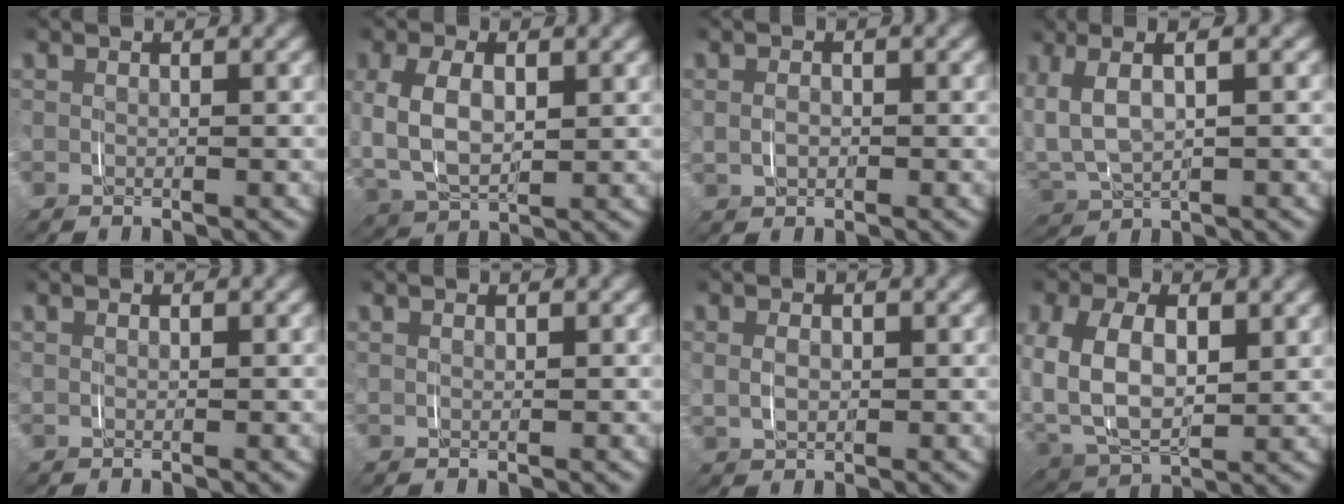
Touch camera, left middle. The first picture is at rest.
{"total": 2.3, "force": [0.6, 1.7, 1.4], "torque": [-0.036, -0.006, 0.006]}
{"total": 0.5, "force": [0.0, -0.2, -0.5], "torque": [0.018, -0.001, 0.001]}
{"total": 3.5, "force": [1.2, 2.4, 2.3], "torque": [-0.050, -0.002, 0.017]}
{"total": 0.7, "force": [0.5, -0.5, -0.1], "torque": [0.009, 0.002, 0.009]}
{"total": 1.0, "force": [0.7, -0.6, -0.3], "torque": [0.011, 0.003, 0.012]}
{"total": 0.7, "force": [0.5, -0.3, -0.4], "torque": [0.015, -0.001, 0.009]}
{"total": 4.1, "force": [1.0, 3.3, 2.2], "torque": [-0.059, -0.015, 0.014]}